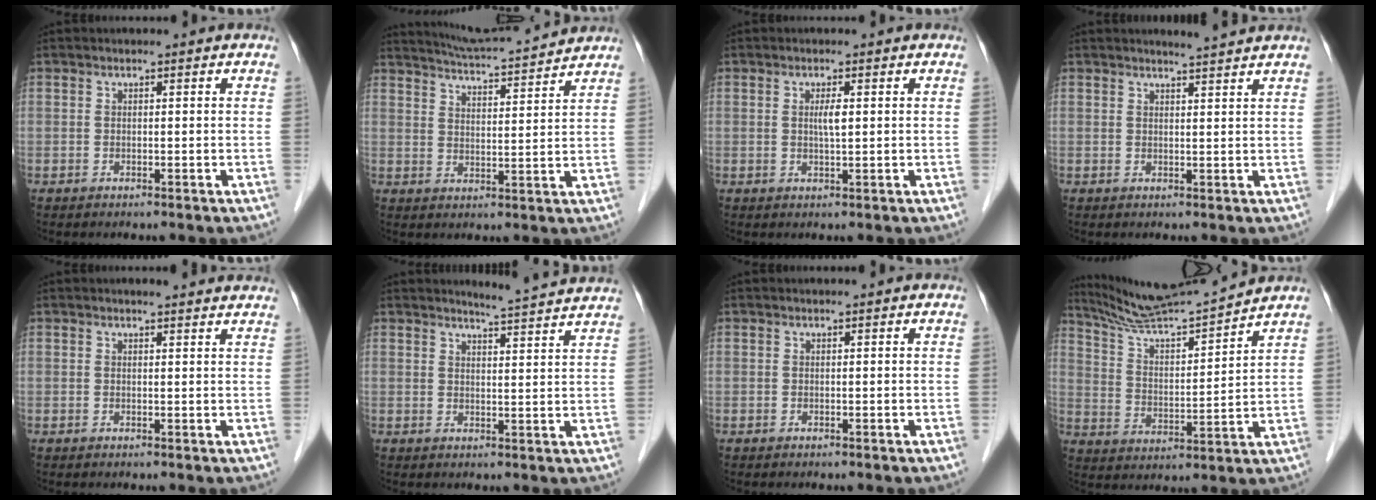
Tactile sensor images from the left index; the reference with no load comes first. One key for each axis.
{"total": 11.6, "fx": 11.2, "fy": -0.4, "fz": 3.3, "tx": -0.063, "ty": 0.014, "tz": 0.167}
{"total": 1.8, "fx": 0.4, "fy": 0.1, "fz": 1.7, "tx": -0.036, "ty": -0.001, "tz": 0.006}
{"total": 3.1, "fx": 2.9, "fy": -0.9, "fz": 0.9, "tx": -0.015, "ty": -0.004, "tz": 0.040}
{"total": 6.2, "fx": 5.7, "fy": 0.5, "fz": 2.3, "tx": -0.026, "ty": 0.012, "tz": 0.055}
{"total": 6.9, "fx": 6.6, "fy": -1.2, "fz": 1.6, "tx": -0.038, "ty": -0.004, "tz": 0.078}
{"total": 0.5, "fx": 0.5, "fy": 0.0, "fz": 0.2, "tx": -0.004, "ty": 0.007, "tz": 0.010}
{"total": 12.6, "fx": 12.1, "fy": -1.6, "fz": 3.3, "tx": -0.069, "ty": -0.005, "tz": 0.216}